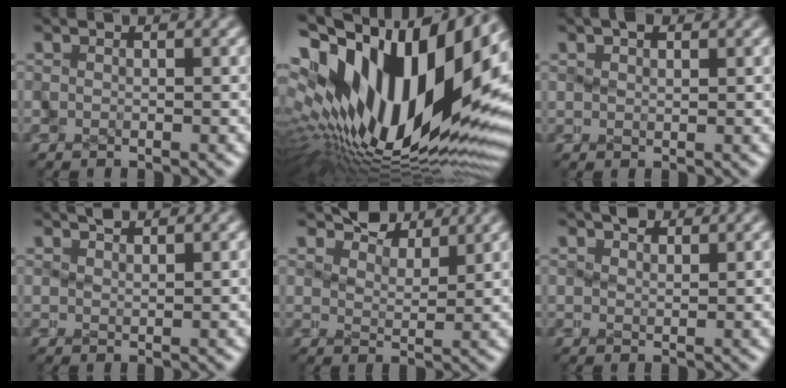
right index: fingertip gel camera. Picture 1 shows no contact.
{"total": 20.4, "force": [0.8, 10.1, 17.7], "torque": [-0.236, 0.004, 0.023]}
{"total": 1.3, "force": [1.1, 0.5, 0.5], "torque": [-0.006, 0.000, 0.018]}
{"total": 1.7, "force": [1.6, 0.2, 0.5], "torque": [-0.003, -0.003, 0.030]}
{"total": 5.9, "force": [4.0, 3.2, 2.9], "torque": [-0.039, 0.013, 0.055]}
{"total": 1.9, "force": [1.6, 0.8, 0.7], "torque": [-0.009, -0.005, 0.029]}